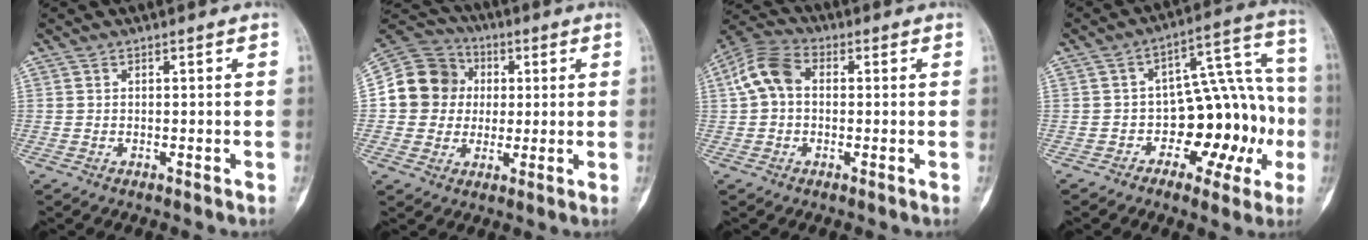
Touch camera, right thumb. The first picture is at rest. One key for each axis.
{"total": 12.9, "fx": 1.1, "fy": 12.0, "fz": 4.5, "tx": -0.060, "ty": 0.023, "tz": 0.014}
{"total": 8.3, "fx": 0.8, "fy": 5.8, "fz": 5.8, "tx": -0.115, "ty": 0.028, "tz": 0.005}
{"total": 16.1, "fx": -4.1, "fy": 9.7, "fz": 12.1, "tx": -0.098, "ty": 0.064, "tz": -0.051}